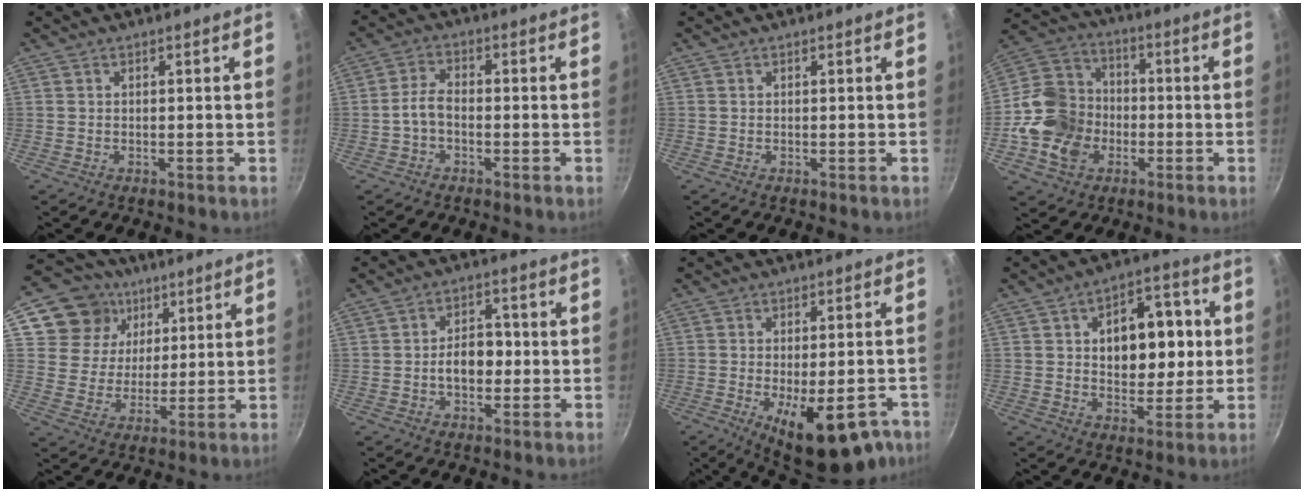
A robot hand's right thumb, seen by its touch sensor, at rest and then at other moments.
{"total": 4.1, "force": [-1.4, 2.4, 3.1], "torque": [-0.058, 0.024, -0.034]}
{"total": 0.0}
{"total": 15.5, "force": [-4.0, 12.6, 8.0], "torque": [-0.132, 0.035, -0.085]}
{"total": 11.8, "force": [5.7, 9.8, 3.4], "torque": [-0.024, -0.019, 0.094]}
{"total": 6.4, "force": [-0.9, 4.3, 4.6], "torque": [-0.039, 0.017, -0.016]}
{"total": 15.3, "force": [-7.1, 6.4, 12.0], "torque": [-0.130, 0.011, -0.089]}
{"total": 15.0, "force": [1.8, 9.5, 11.4], "torque": [-0.115, 0.009, 0.024]}